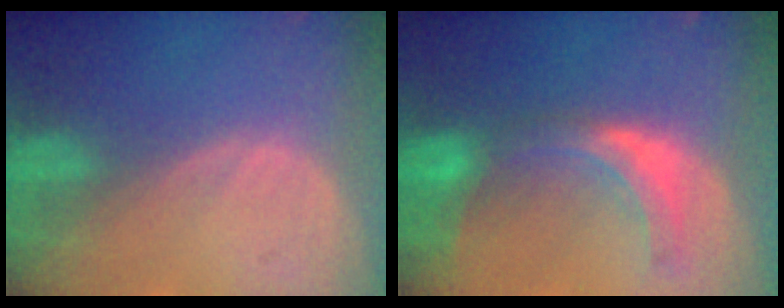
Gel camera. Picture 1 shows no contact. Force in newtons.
{"total": 7.1, "press": 6.7, "slide": 2.5}